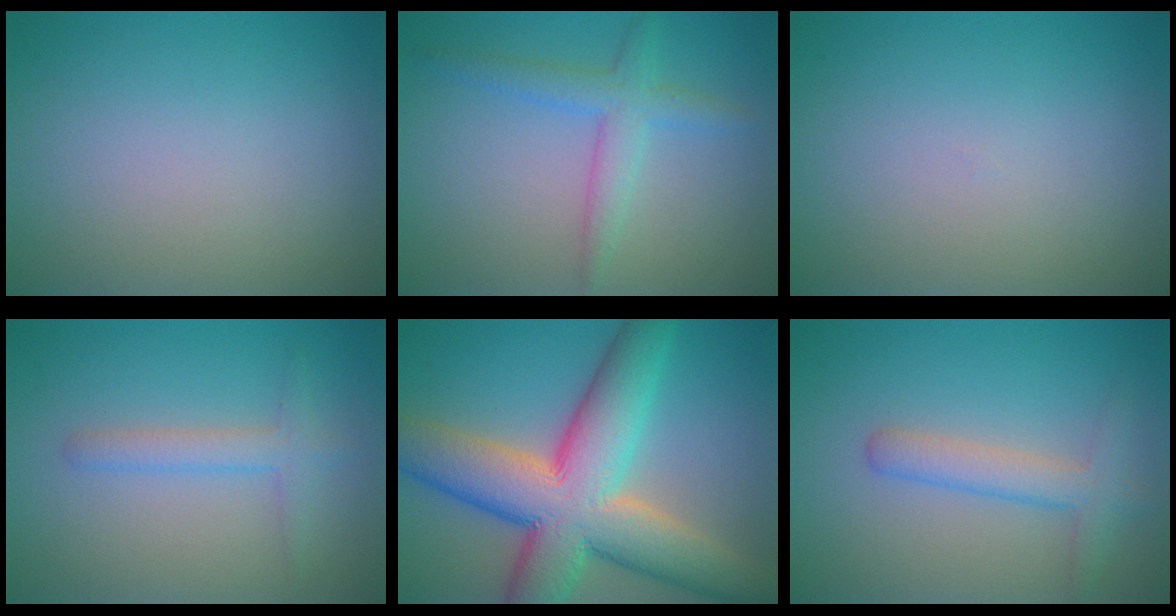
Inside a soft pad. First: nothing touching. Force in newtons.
{"total": 3.0, "press": 3.0, "slide": 0.2}
{"total": 0.0}
{"total": 2.0, "press": 2.0, "slide": 0.1}
{"total": 12.9, "press": 12.9, "slide": 0.7}
{"total": 2.9, "press": 2.9, "slide": 0.2}